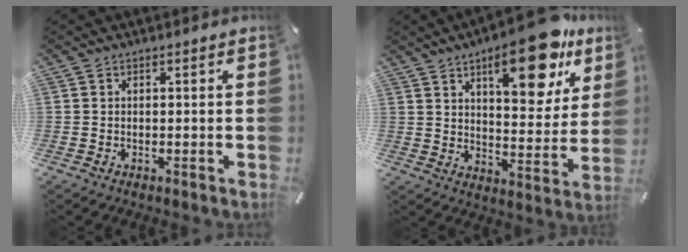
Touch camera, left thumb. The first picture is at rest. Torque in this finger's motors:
{"motor_torque": [3.30, 1.71, 2.04, -0.73, 0.56]}